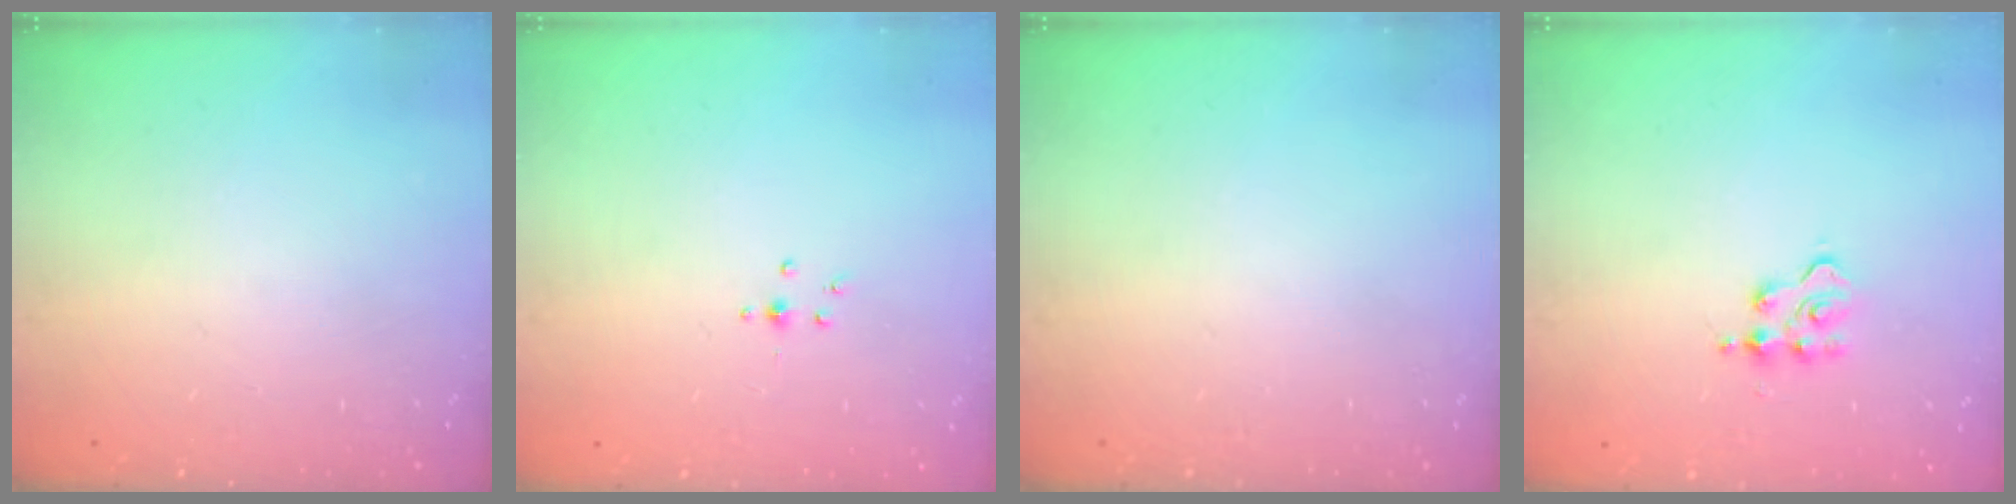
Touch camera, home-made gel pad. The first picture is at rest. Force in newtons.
{"total": 2.3, "press": 1.9, "slide": 1.3}
{"total": 0.0}
{"total": 3.3, "press": 3.3, "slide": 0.4}